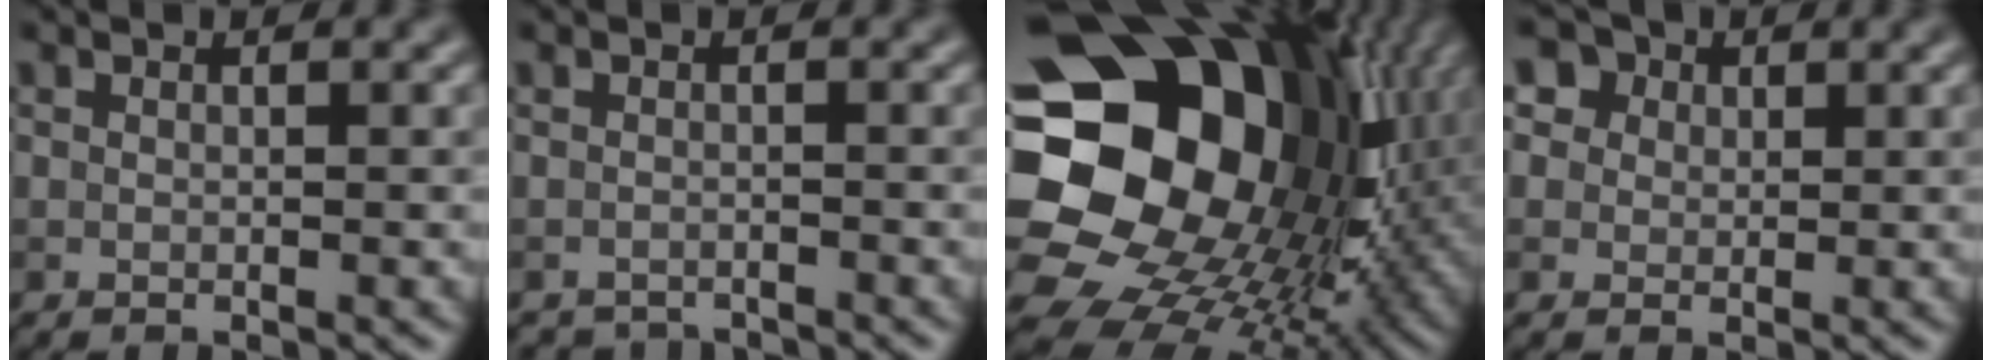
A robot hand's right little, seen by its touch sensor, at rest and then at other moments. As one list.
[{"total": 2.1, "force": [-2.1, 0.3, -0.3], "torque": [0.014, -0.006, -0.033]}, {"total": 23.4, "force": [3.3, 18.7, 13.6], "torque": [-0.287, -0.016, 0.049]}, {"total": 5.6, "force": [3.0, 4.2, 2.1], "torque": [-0.043, 0.016, 0.034]}]